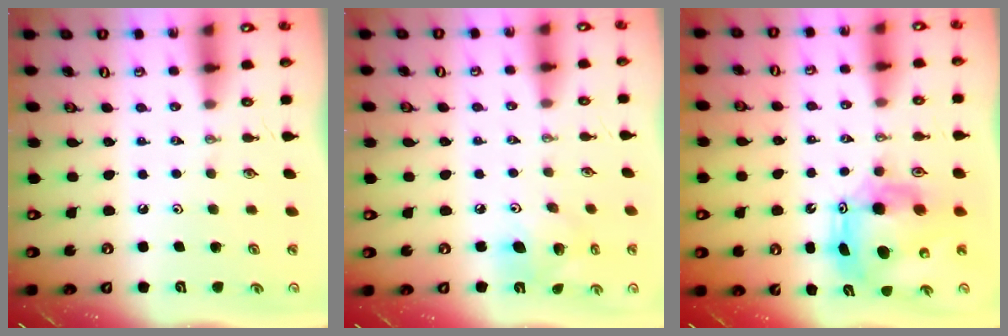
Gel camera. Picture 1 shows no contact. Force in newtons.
{"total": 10.4, "press": 10.2, "slide": 1.8}
{"total": 11.5, "press": 11.4, "slide": 1.1}